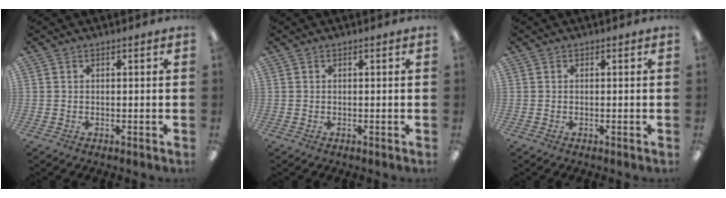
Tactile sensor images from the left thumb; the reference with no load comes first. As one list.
[{"total": 0.0}, {"total": 0.0}]